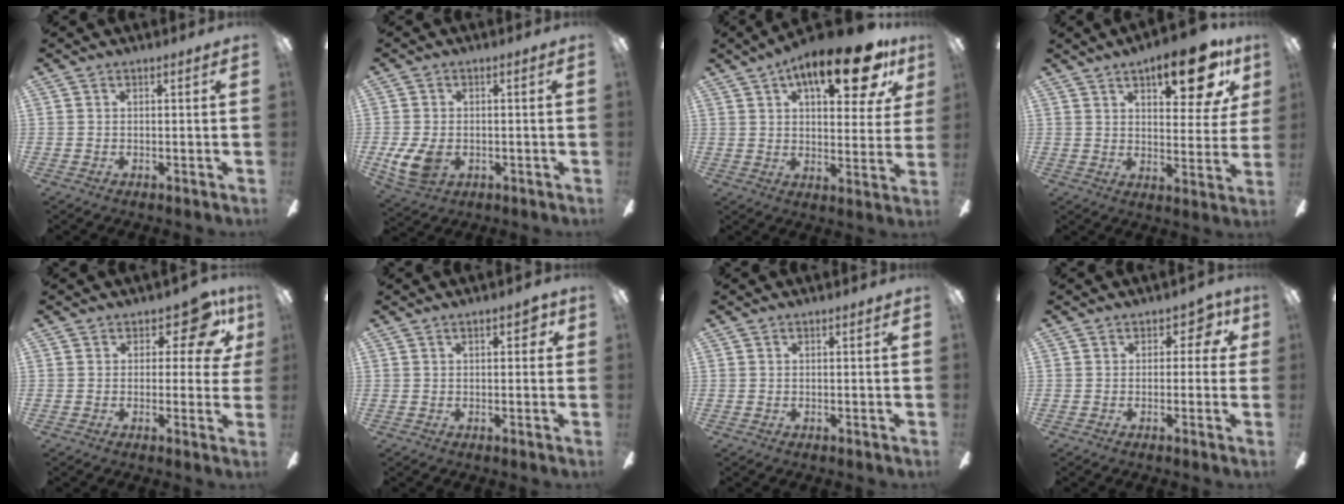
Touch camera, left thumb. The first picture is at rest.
{"total": 7.5, "force": [-1.8, 5.0, 5.3], "torque": [-0.129, -0.003, -0.032]}
{"total": 19.6, "force": [10.9, 7.6, 14.5], "torque": [-0.202, -0.043, 0.167]}
{"total": 15.8, "force": [9.0, 5.8, 11.6], "torque": [-0.146, -0.032, 0.138]}
{"total": 8.6, "force": [4.4, 4.6, 5.8], "torque": [-0.066, -0.024, 0.073]}
{"total": 3.5, "force": [1.5, 1.6, 2.8], "torque": [-0.033, -0.001, 0.019]}
{"total": 0.0}
{"total": 4.5, "force": [1.2, 3.2, 2.9], "torque": [-0.034, 0.003, 0.018]}